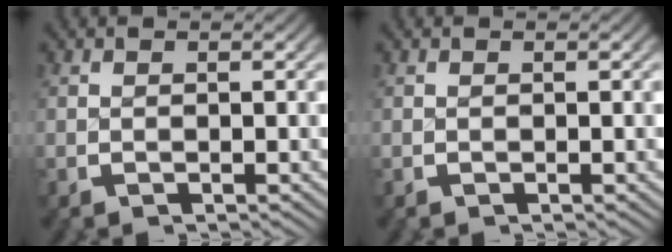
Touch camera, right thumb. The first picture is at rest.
{"total": 0.0}